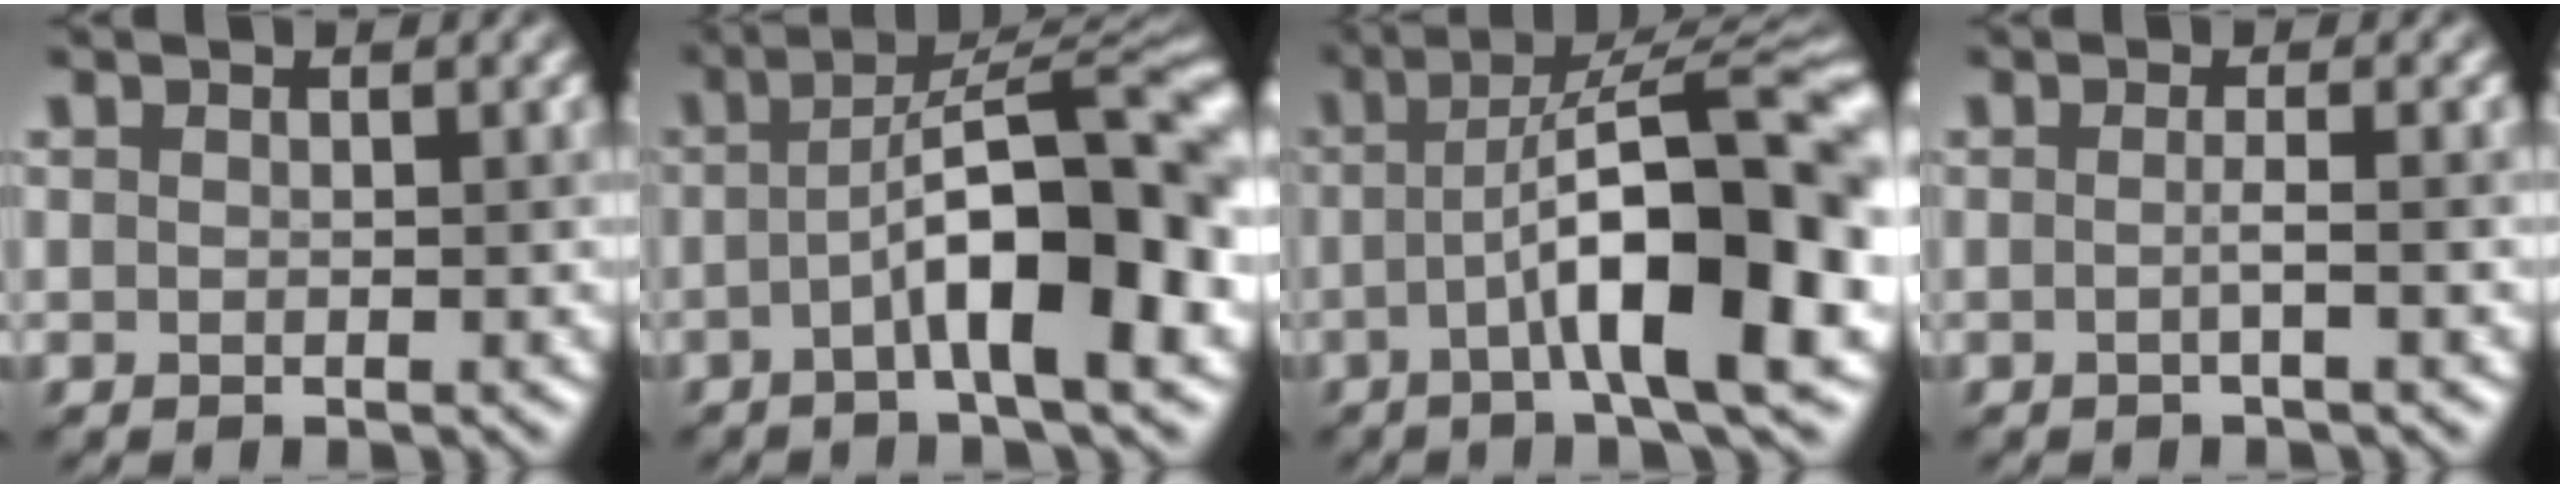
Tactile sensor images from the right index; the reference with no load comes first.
{"total": 10.4, "force": [-1.9, 2.4, 10.0], "torque": [-0.142, 0.016, -0.032]}
{"total": 11.9, "force": [-1.6, 2.4, 11.5], "torque": [-0.162, 0.016, -0.023]}
{"total": 1.2, "force": [-0.3, 0.2, 1.1], "torque": [-0.016, -0.003, -0.006]}